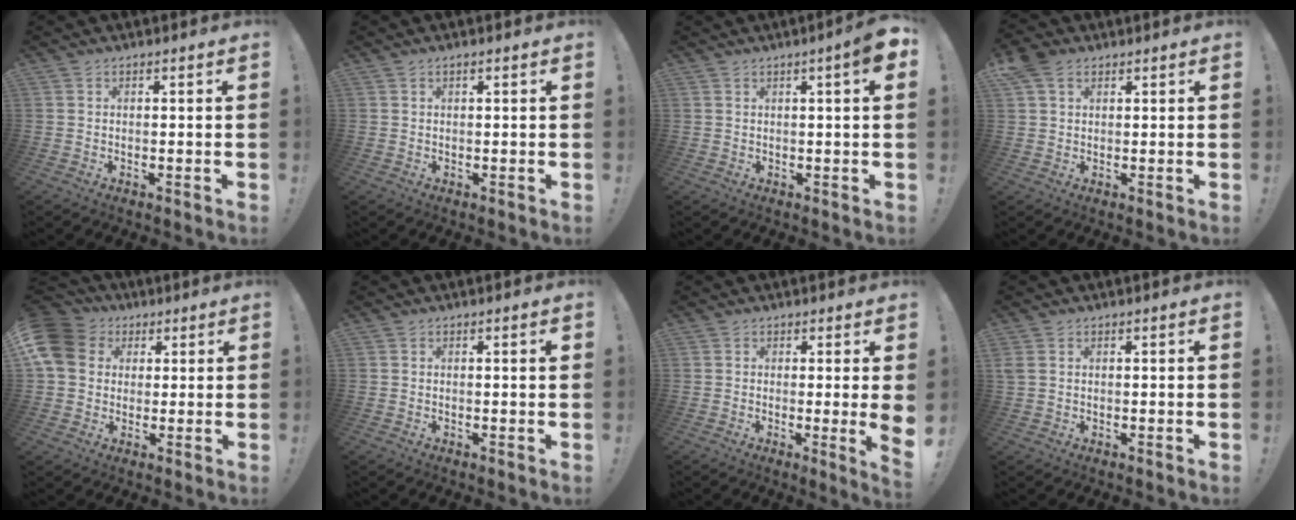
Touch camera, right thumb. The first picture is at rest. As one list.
[{"total": 0.5, "force": [0.2, 0.0, 0.5], "torque": [-0.018, 0.004, 0.005]}, {"total": 4.3, "force": [1.7, 0.0, 3.9], "torque": [-0.057, -0.011, 0.023]}, {"total": 5.9, "force": [2.9, 4.1, 3.1], "torque": [-0.049, -0.004, 0.058]}, {"total": 13.6, "force": [3.3, 11.3, 6.7], "torque": [-0.105, -0.004, 0.068]}, {"total": 0.9, "force": [0.3, -0.1, 0.9], "torque": [-0.016, 0.000, 0.003]}, {"total": 4.3, "force": [0.3, -0.4, 4.3], "torque": [-0.065, -0.015, 0.007]}, {"total": 1.9, "force": [0.7, 1.2, 1.3], "torque": [-0.032, 0.007, 0.016]}]